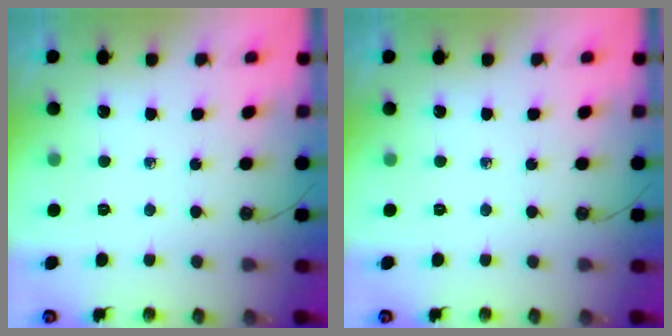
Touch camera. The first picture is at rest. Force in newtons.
{"total": 0.0}